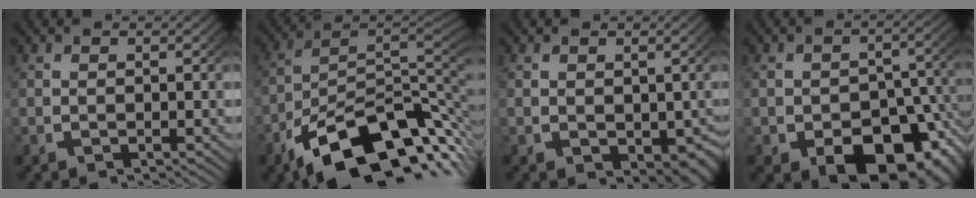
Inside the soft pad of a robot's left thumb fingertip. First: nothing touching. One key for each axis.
{"total": 18.7, "fx": -6.9, "fy": 11.4, "fz": 13.2, "tx": -0.214, "ty": -0.055, "tz": -0.086}
{"total": 3.1, "fx": -0.2, "fy": 2.2, "fz": 2.2, "tx": -0.024, "ty": -0.021, "tz": 0.017}
{"total": 10.1, "fx": -3.9, "fy": 6.4, "fz": 6.8, "tx": -0.106, "ty": -0.049, "tz": -0.035}